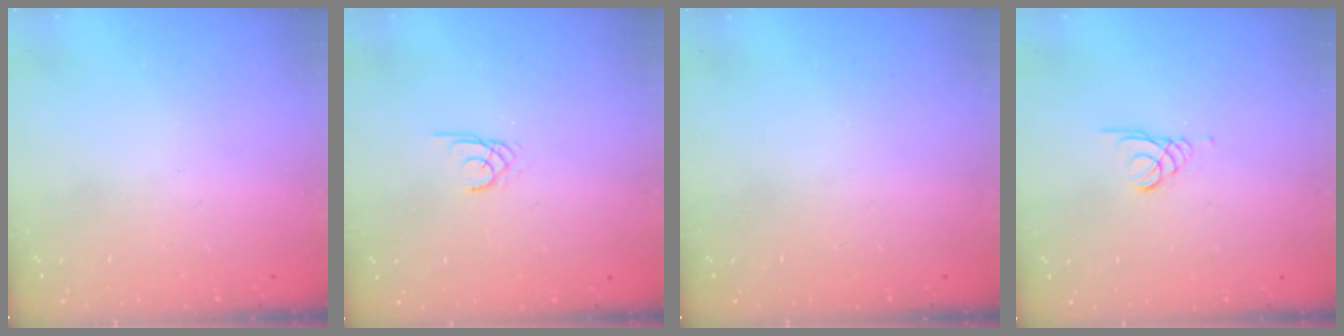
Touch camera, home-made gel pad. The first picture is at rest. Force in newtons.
{"total": 1.5, "press": 1.5, "slide": 0.1}
{"total": 0.0}
{"total": 1.0, "press": 1.0, "slide": 0.1}